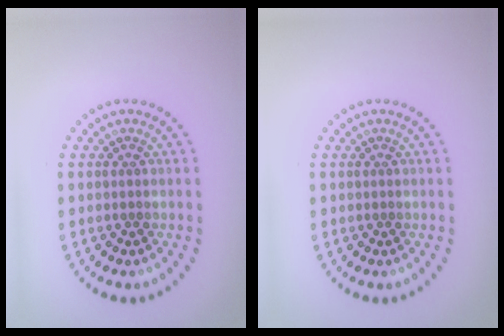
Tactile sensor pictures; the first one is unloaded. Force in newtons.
{"total": 0.0}